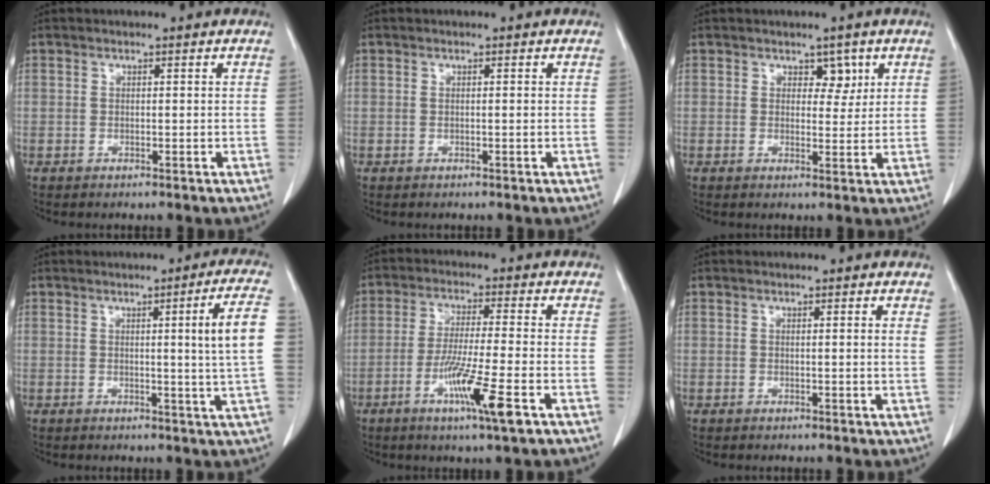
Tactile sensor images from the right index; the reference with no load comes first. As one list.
[{"total": 0.5, "force": [0.0, 0.1, 0.5], "torque": [-0.012, 0.000, 0.003]}, {"total": 2.7, "force": [1.4, 1.6, 1.6], "torque": [-0.010, 0.000, 0.020]}, {"total": 7.1, "force": [0.7, -1.6, 6.9], "torque": [-0.096, -0.009, 0.013]}, {"total": 9.5, "force": [-4.2, -0.5, 8.5], "torque": [-0.156, -0.022, -0.076]}, {"total": 0.9, "force": [0.5, -0.2, 0.7], "torque": [-0.012, -0.001, 0.005]}]